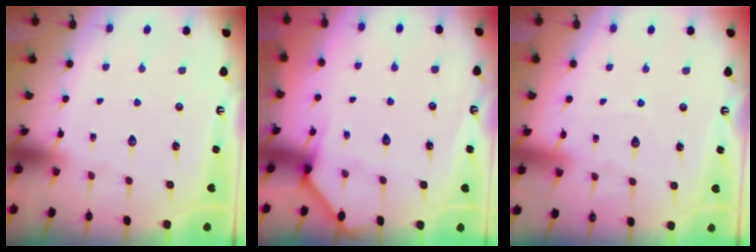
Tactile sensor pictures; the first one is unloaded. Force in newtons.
{"total": 4.8, "press": 4.8, "slide": 0.2}
{"total": 4.0, "press": 3.9, "slide": 0.4}